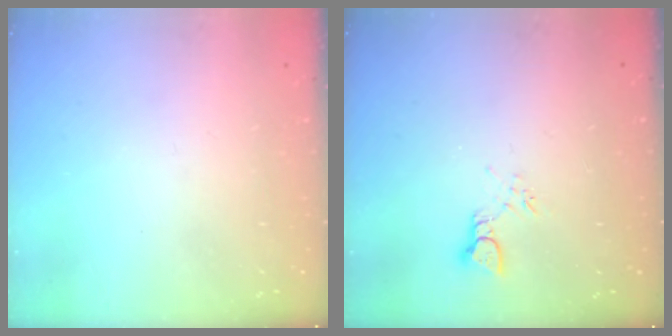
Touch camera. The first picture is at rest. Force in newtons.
{"total": 2.6, "press": 2.6, "slide": 0.2}